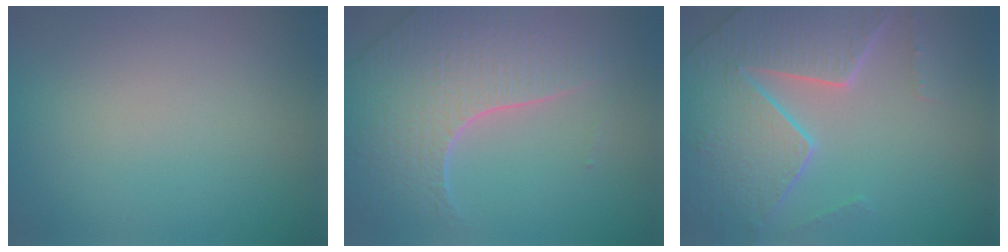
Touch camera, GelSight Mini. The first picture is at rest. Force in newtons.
{"total": 7.9, "press": 5.5, "slide": 5.6}
{"total": 8.3, "press": 5.8, "slide": 5.9}